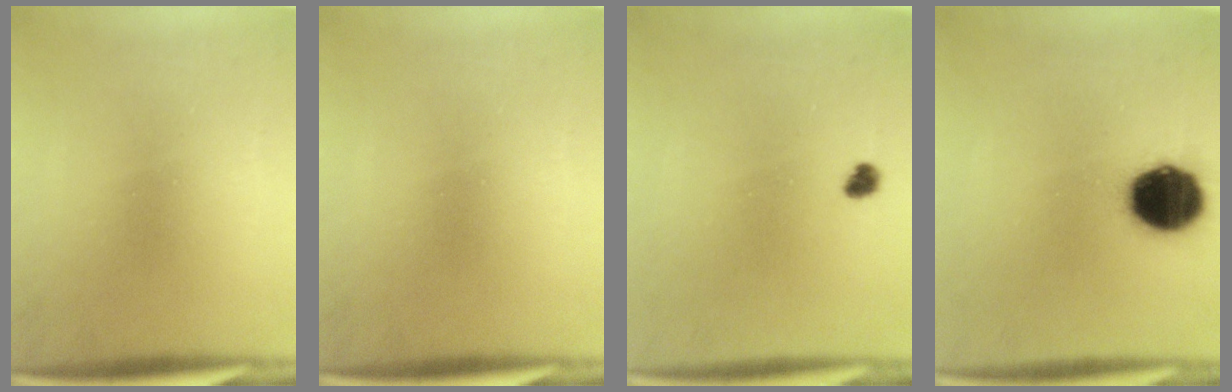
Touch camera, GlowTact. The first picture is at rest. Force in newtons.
{"total": 0.0}
{"total": 1.7}
{"total": 15.9}